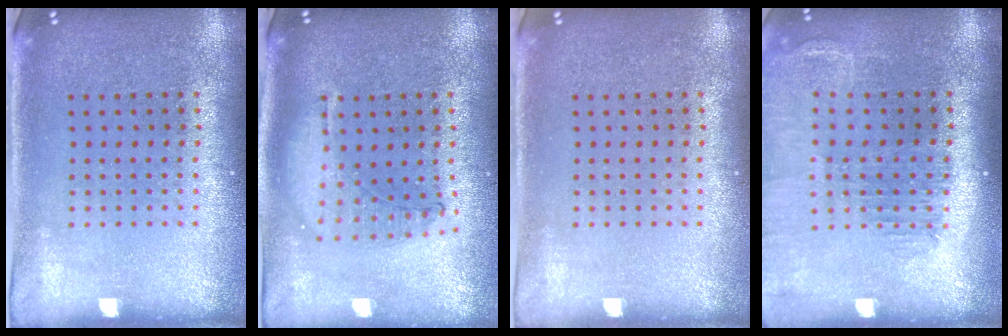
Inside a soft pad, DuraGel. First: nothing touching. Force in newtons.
{"total": 1.1, "press": 1.0, "slide": 0.2}
{"total": 0.0}
{"total": 1.5, "press": 1.5, "slide": 0.0}